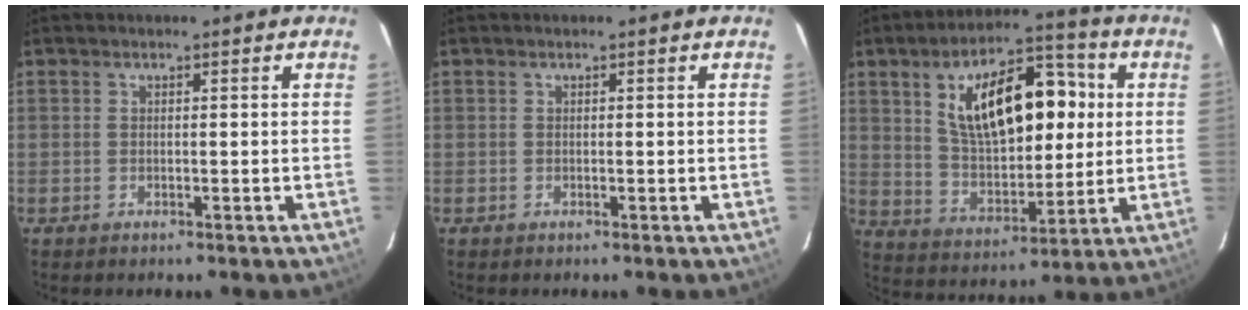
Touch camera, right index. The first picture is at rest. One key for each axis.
{"total": 0.0}
{"total": 18.9, "fx": 4.8, "fy": 9.5, "fz": 15.6, "tx": -0.268, "ty": 0.026, "tz": 0.092}